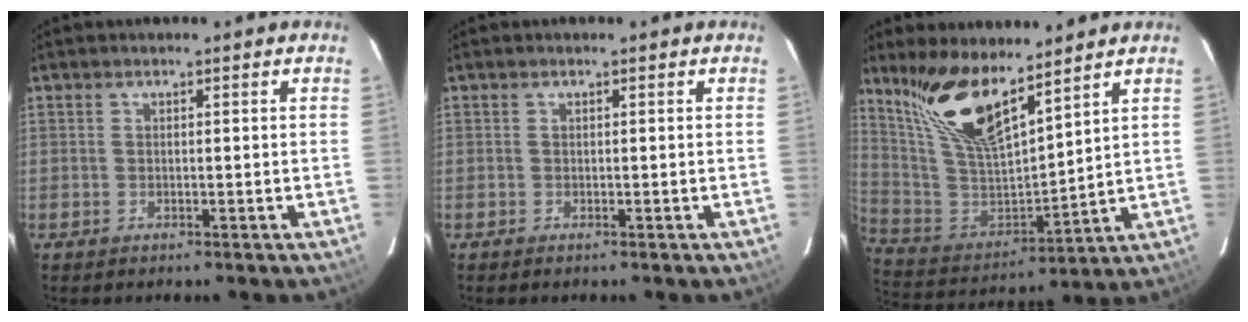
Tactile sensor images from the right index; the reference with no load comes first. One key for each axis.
{"total": 0.0}
{"total": 15.8, "fx": 11.4, "fy": 4.6, "fz": 10.0, "tx": -0.197, "ty": -0.001, "tz": 0.236}